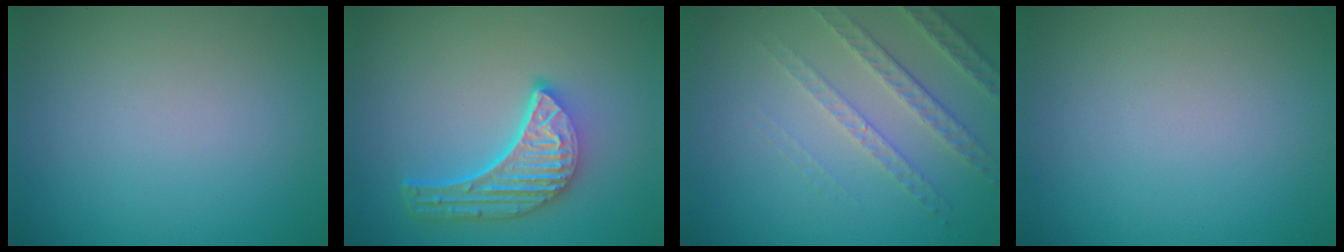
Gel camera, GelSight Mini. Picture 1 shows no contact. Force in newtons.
{"total": 5.7, "press": 4.2, "slide": 3.8}
{"total": 3.3, "press": 2.8, "slide": 1.7}
{"total": 0.0}